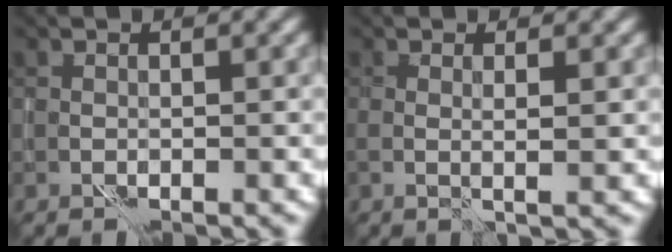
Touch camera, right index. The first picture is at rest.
{"total": 1.8, "force": [0.3, 0.3, 1.7], "torque": [-0.026, 0.001, 0.002]}